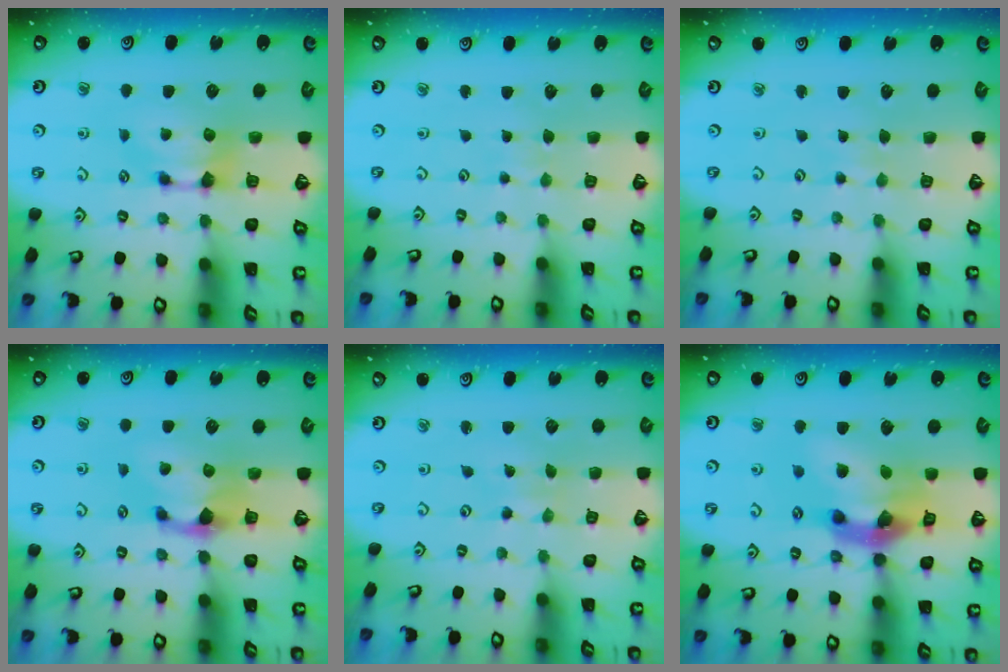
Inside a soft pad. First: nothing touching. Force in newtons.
{"total": 4.5, "press": 4.5, "slide": 0.1}
{"total": 4.0, "press": 4.0, "slide": 0.1}
{"total": 0.9, "press": 0.5, "slide": 0.8}
{"total": 5.3, "press": 5.3, "slide": 0.2}
{"total": 10.3, "press": 9.8, "slide": 3.1}